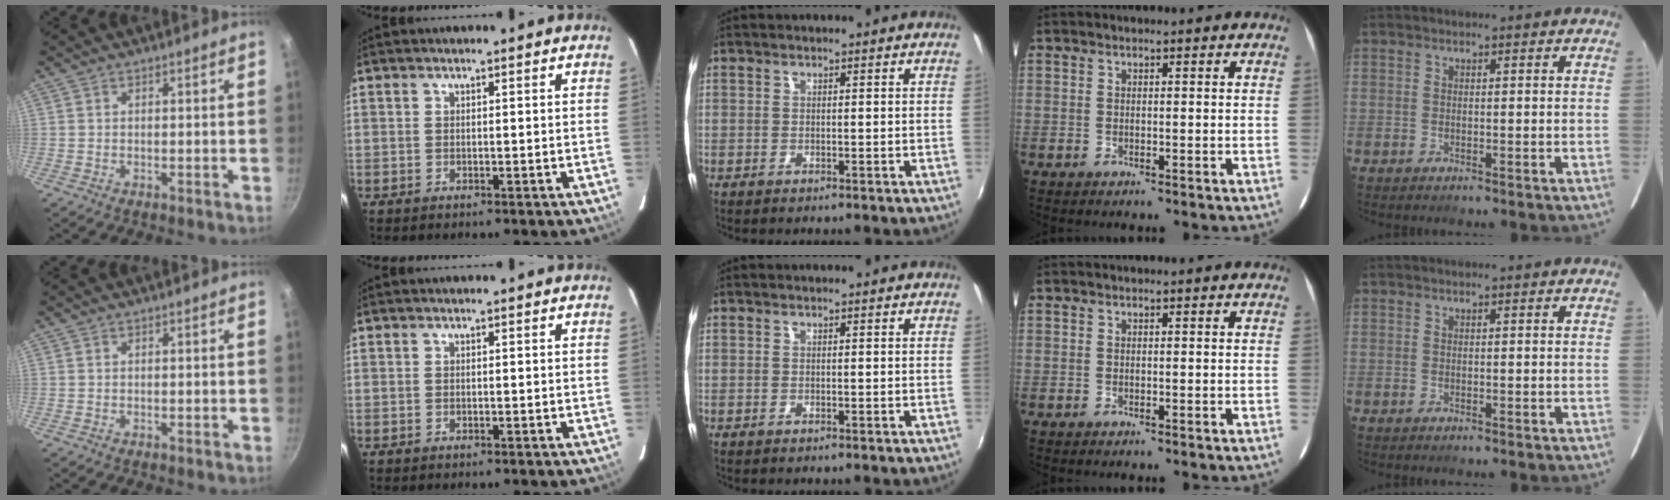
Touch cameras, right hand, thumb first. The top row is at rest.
{}